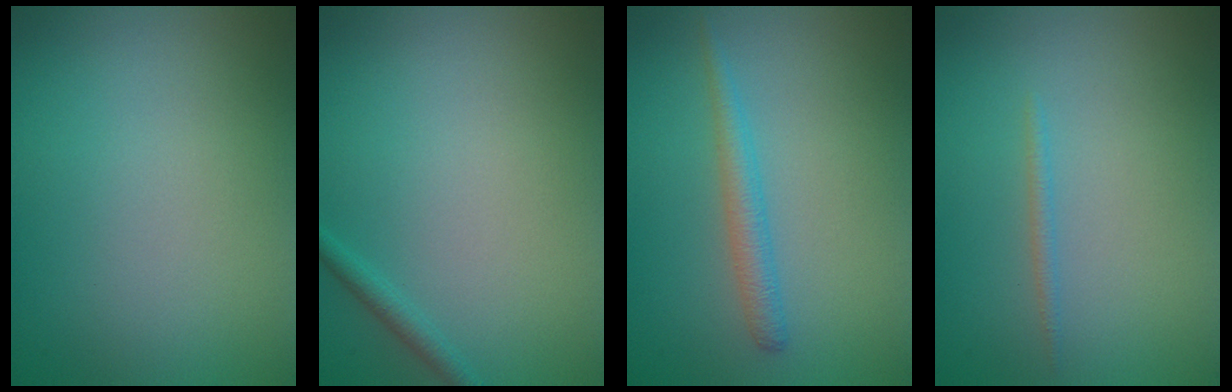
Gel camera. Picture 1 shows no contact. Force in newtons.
{"total": 1.1, "press": 1.1, "slide": 0.1}
{"total": 2.0, "press": 2.0, "slide": 0.0}
{"total": 0.7, "press": 0.7, "slide": 0.1}